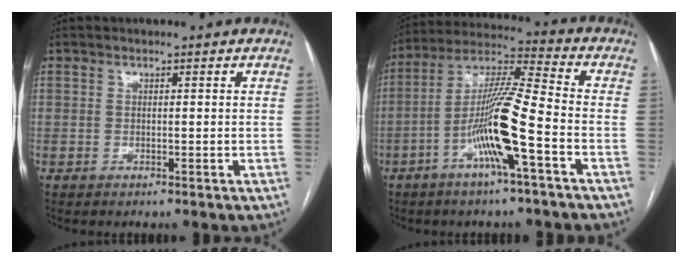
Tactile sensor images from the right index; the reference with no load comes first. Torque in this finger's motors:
{"motor_torque": [1.48, -0.66, 0.43, 0.21]}